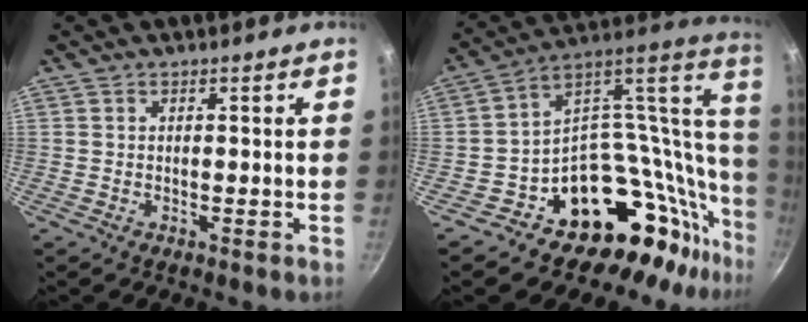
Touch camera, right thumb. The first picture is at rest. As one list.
[{"total": 21.3, "force": [-0.1, 18.1, 11.3], "torque": [-0.084, 0.012, -0.031]}]